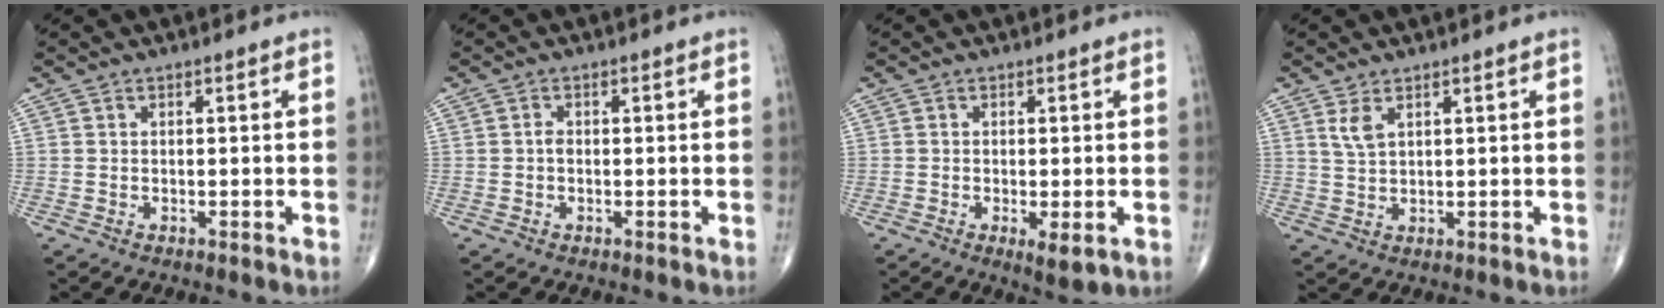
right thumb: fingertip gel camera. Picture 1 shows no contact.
{"total": 1.0, "force": [-0.2, 0.7, 0.7], "torque": [-0.008, 0.003, -0.005]}
{"total": 4.0, "force": [-1.2, 1.2, 3.6], "torque": [-0.059, -0.012, -0.018]}
{"total": 2.8, "force": [1.5, 1.2, 2.1], "torque": [-0.043, -0.005, 0.038]}